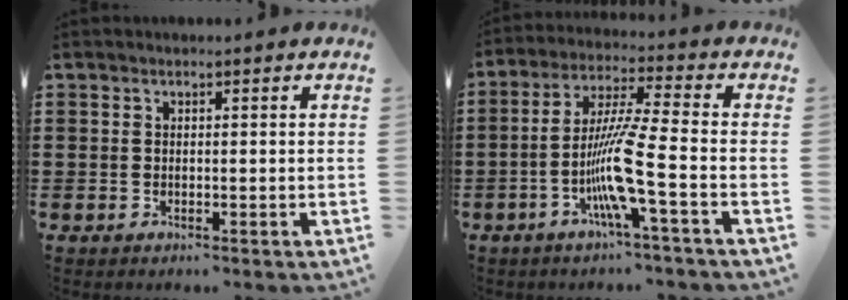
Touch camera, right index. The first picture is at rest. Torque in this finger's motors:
{"motor_torque": [2.14, 0.00, 0.98, 0.21]}